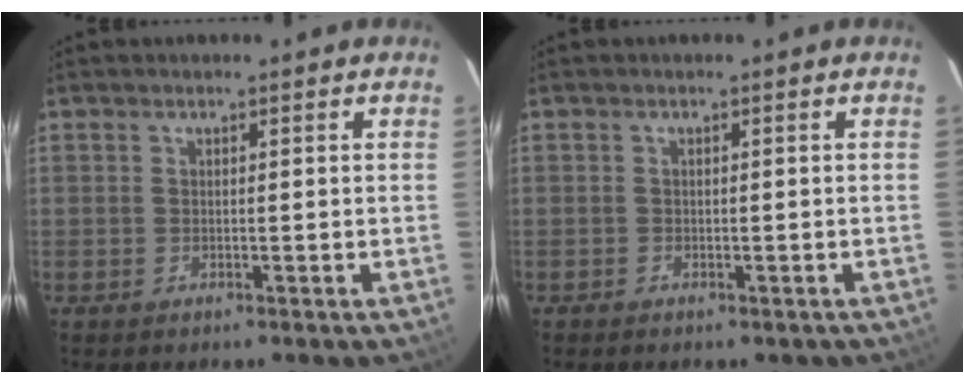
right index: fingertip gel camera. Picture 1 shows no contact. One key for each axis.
{"total": 1.7, "fx": -1.0, "fy": 1.3, "fz": 0.5, "tx": -0.012, "ty": -0.002, "tz": -0.011}